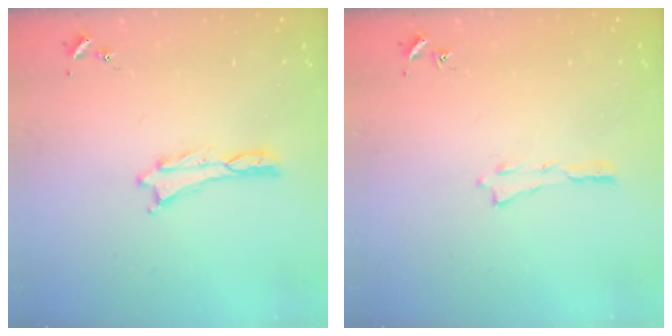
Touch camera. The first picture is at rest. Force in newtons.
{"total": 0.0}